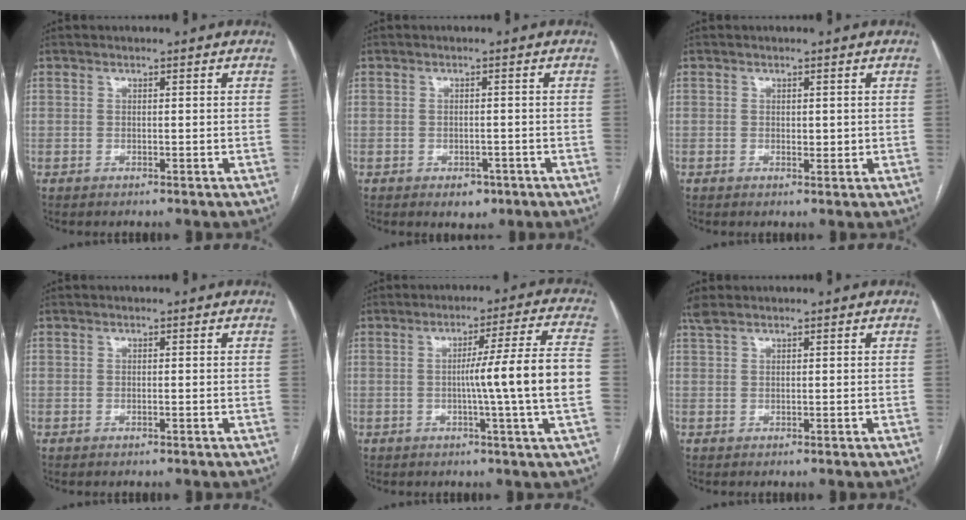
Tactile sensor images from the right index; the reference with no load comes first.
{"total": 2.8, "force": [-1.6, 1.9, 1.4], "torque": [-0.014, 0.002, -0.012]}
{"total": 0.8, "force": [0.3, 0.5, 0.5], "torque": [0.000, 0.000, 0.006]}
{"total": 0.0}
{"total": 11.6, "force": [-1.0, -2.1, 11.4], "torque": [-0.171, 0.002, -0.015]}
{"total": 1.9, "force": [1.6, 0.4, 1.0], "torque": [-0.030, 0.022, 0.037]}